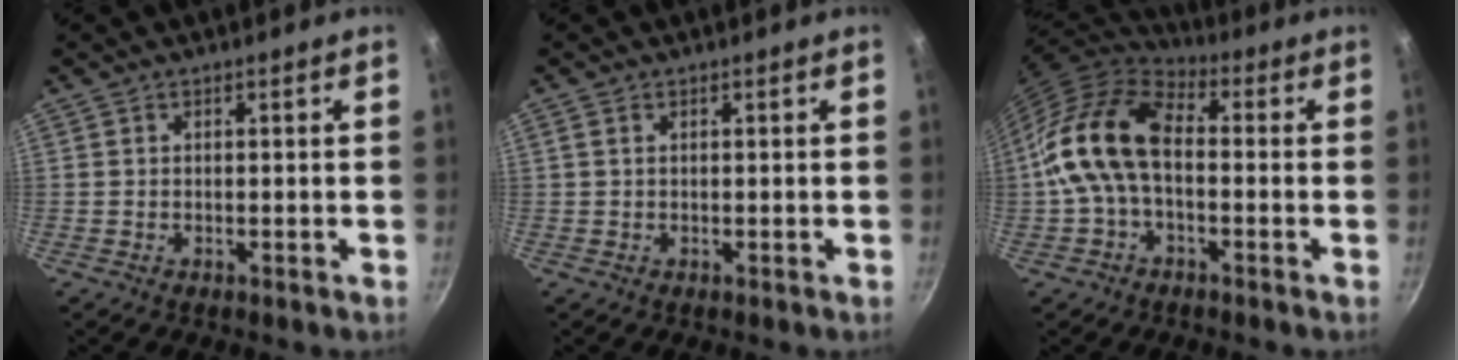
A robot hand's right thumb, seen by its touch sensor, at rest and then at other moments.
{"total": 0.8, "force": [0.3, 0.5, 0.6], "torque": [-0.012, 0.002, 0.004]}
{"total": 14.2, "force": [-1.0, 8.9, 11.1], "torque": [-0.194, 0.041, -0.035]}